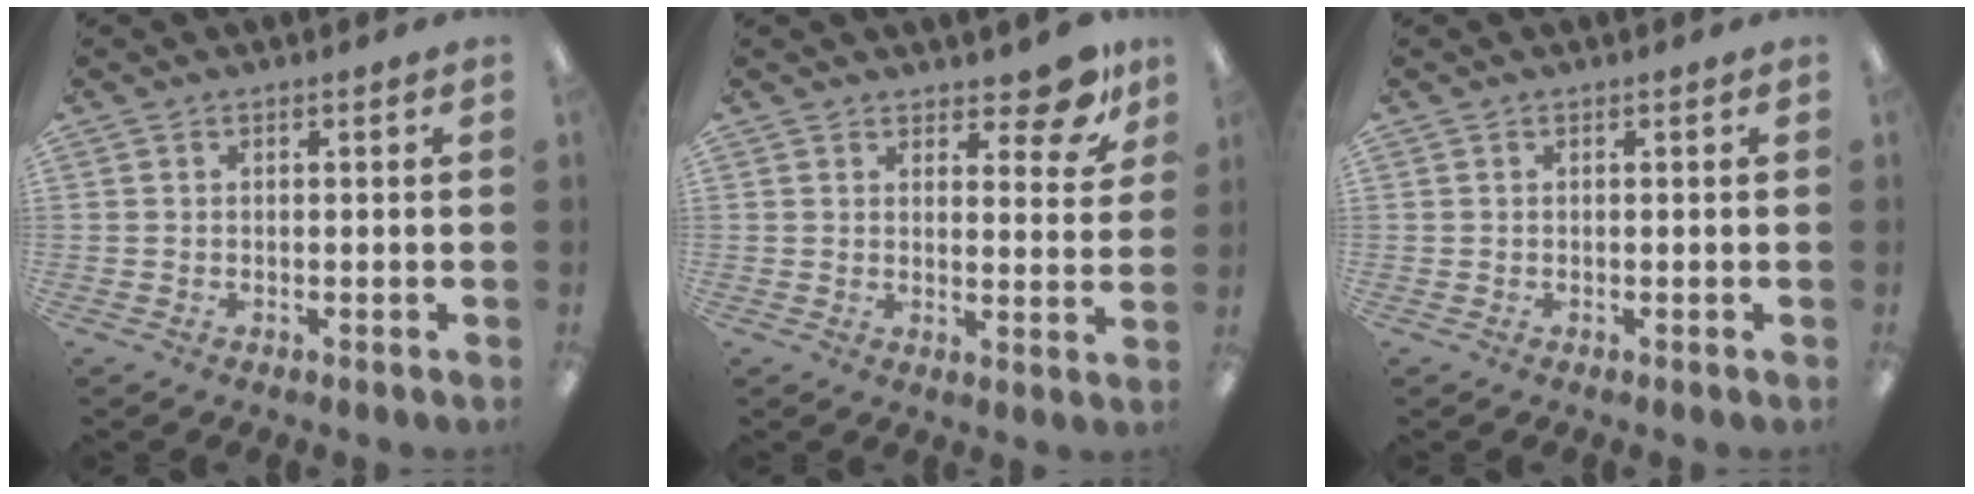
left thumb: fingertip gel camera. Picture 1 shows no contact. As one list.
[{"total": 9.7, "force": [7.8, 3.0, 4.8], "torque": [-0.052, -0.056, 0.134]}, {"total": 0.0}]